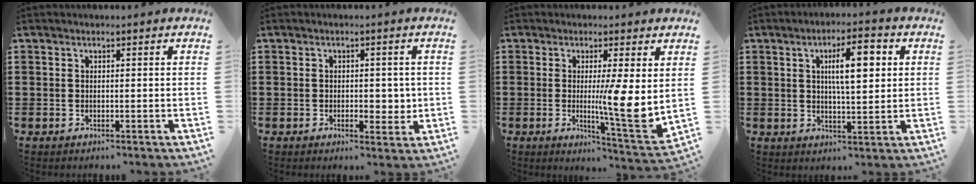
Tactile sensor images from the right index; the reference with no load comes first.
{"total": 3.5, "force": [-0.4, 1.9, 2.9], "torque": [-0.036, -0.002, -0.010]}
{"total": 8.4, "force": [1.4, 0.2, 8.3], "torque": [-0.122, -0.038, 0.021]}
{"total": 7.8, "force": [2.1, 2.5, 7.1], "torque": [-0.118, 0.000, 0.029]}